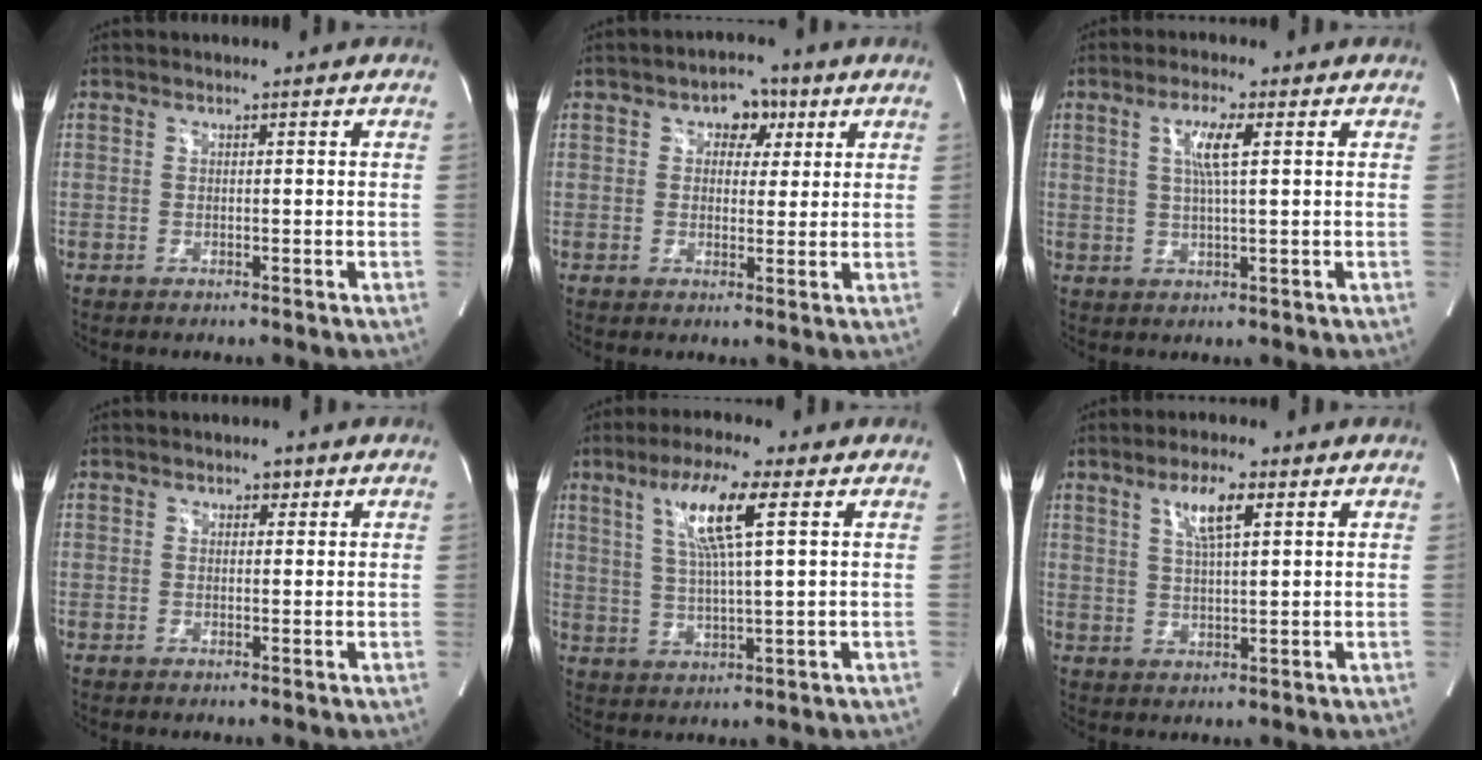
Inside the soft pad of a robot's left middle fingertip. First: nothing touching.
{"total": 4.6, "force": [1.9, 3.2, 2.9], "torque": [-0.036, 0.018, 0.026]}
{"total": 4.8, "force": [1.4, 0.1, 4.6], "torque": [-0.087, 0.001, 0.027]}
{"total": 1.2, "force": [0.6, 0.9, 0.5], "torque": [-0.003, 0.003, 0.007]}
{"total": 9.4, "force": [3.8, 0.3, 8.6], "torque": [-0.165, 0.008, 0.072]}
{"total": 5.5, "force": [2.7, 0.8, 4.7], "torque": [-0.088, 0.003, 0.049]}